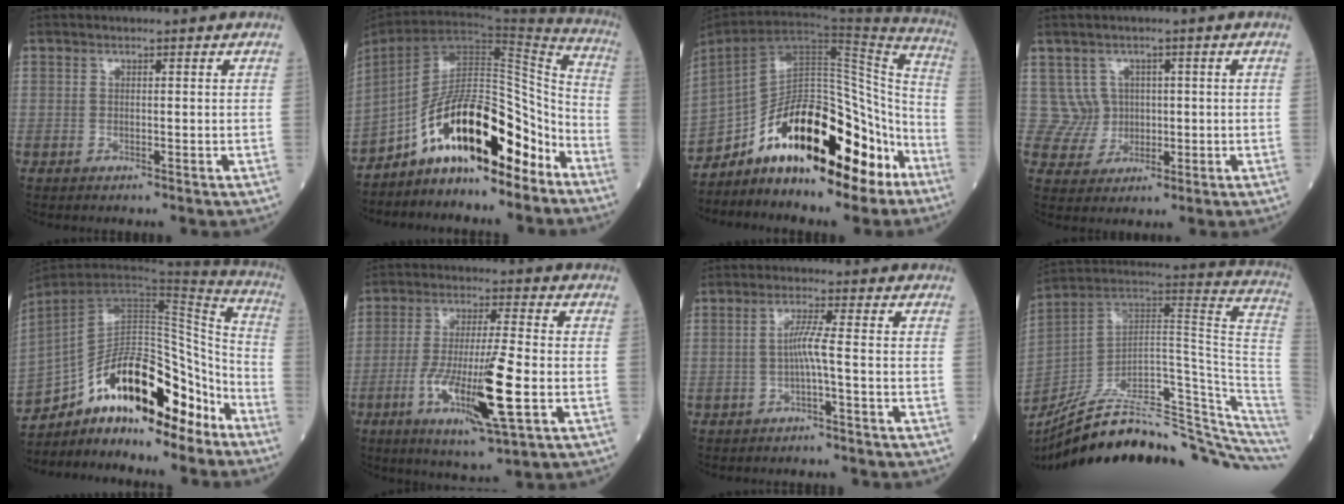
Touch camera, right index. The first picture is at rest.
{"total": 16.4, "force": [-10.3, 5.0, 11.8], "torque": [-0.200, 0.033, -0.178]}
{"total": 20.5, "force": [-13.4, 7.4, 13.7], "torque": [-0.204, 0.041, -0.218]}
{"total": 0.6, "force": [0.0, 0.4, 0.4], "torque": [-0.007, -0.001, 0.000]}
{"total": 22.5, "force": [-16.3, 7.0, 13.9], "torque": [-0.244, 0.021, -0.266]}
{"total": 13.8, "force": [-3.9, 1.0, 13.2], "torque": [-0.249, -0.019, -0.069]}
{"total": 3.2, "force": [-0.7, -0.5, 3.1], "torque": [-0.060, 0.006, -0.011]}
{"total": 30.3, "force": [-25.2, 2.7, 16.7], "torque": [-0.143, 0.017, -0.358]}